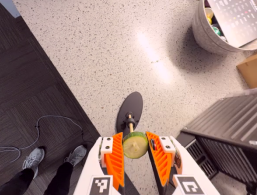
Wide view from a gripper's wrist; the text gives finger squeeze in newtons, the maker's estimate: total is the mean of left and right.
{"total": 9.7, "left": 9.9, "right": 9.5}